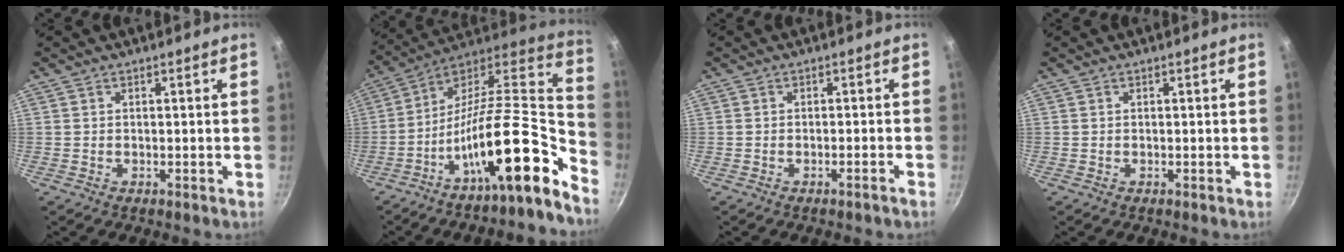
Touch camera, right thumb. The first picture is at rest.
{"total": 23.1, "force": [-12.8, 5.6, 18.4], "torque": [-0.235, 0.074, -0.240]}
{"total": 1.4, "force": [-1.0, -0.1, 1.0], "torque": [-0.024, 0.014, -0.013]}
{"total": 0.0}